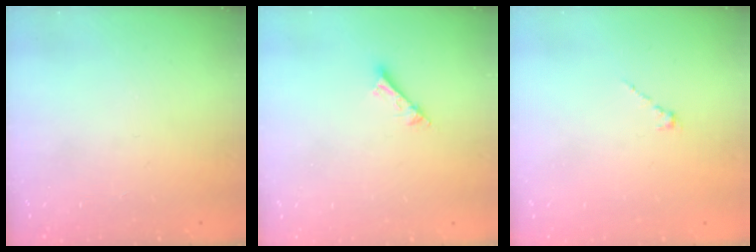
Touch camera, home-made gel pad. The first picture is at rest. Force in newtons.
{"total": 3.6, "press": 3.6, "slide": 0.2}
{"total": 0.0}